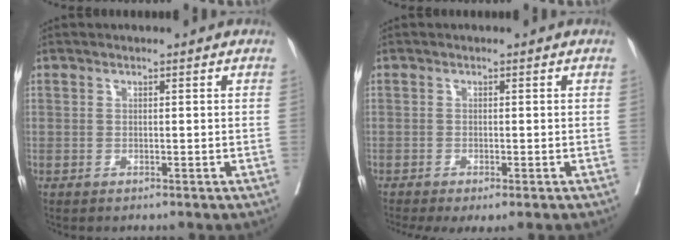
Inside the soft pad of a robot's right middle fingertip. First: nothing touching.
{"total": 5.1, "force": [-3.9, 1.1, 3.2], "torque": [-0.042, -0.015, -0.063]}